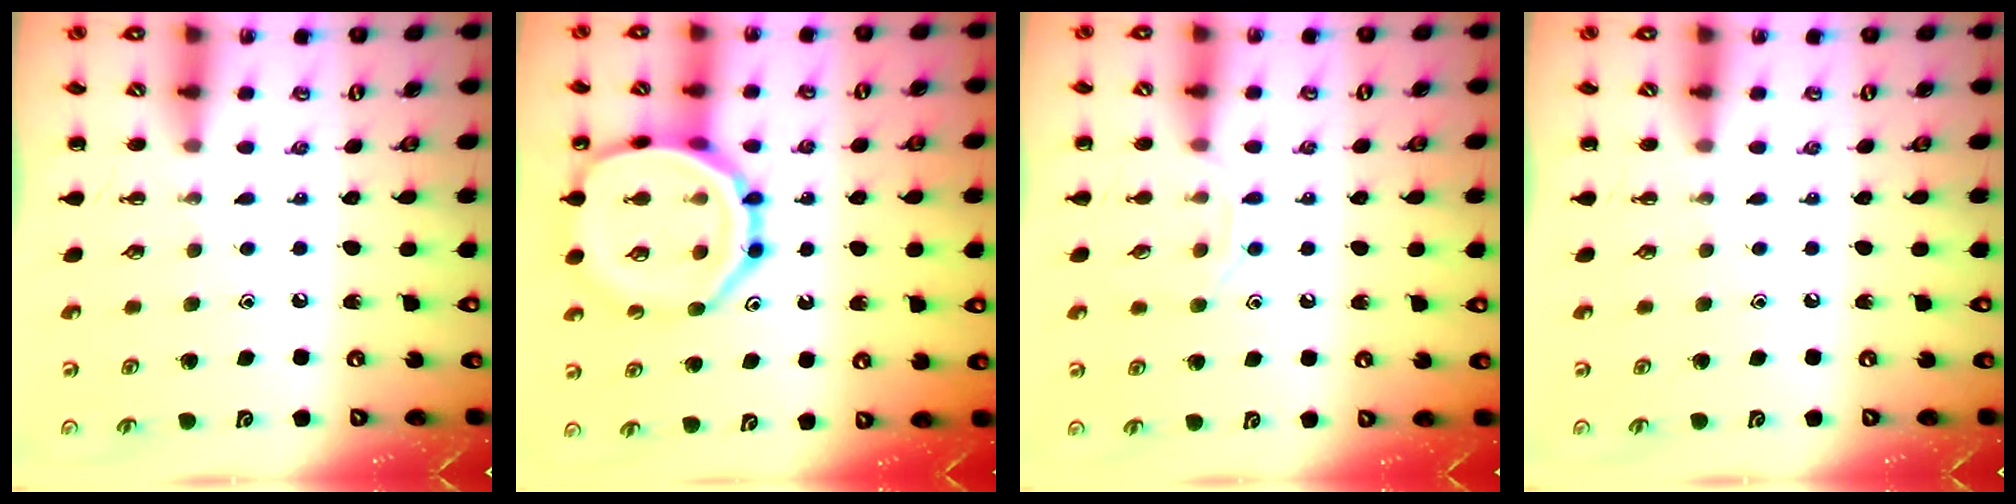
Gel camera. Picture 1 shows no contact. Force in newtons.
{"total": 18.9, "press": 18.8, "slide": 2.1}
{"total": 7.0, "press": 6.9, "slide": 1.0}
{"total": 0.0}